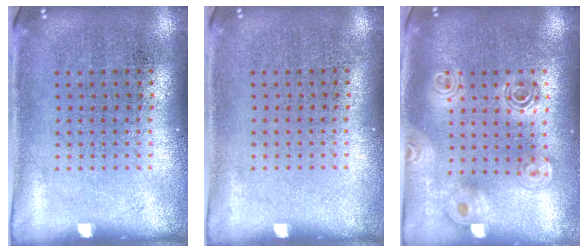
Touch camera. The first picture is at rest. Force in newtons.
{"total": 0.0}
{"total": 1.8, "press": 1.6, "slide": 0.9}